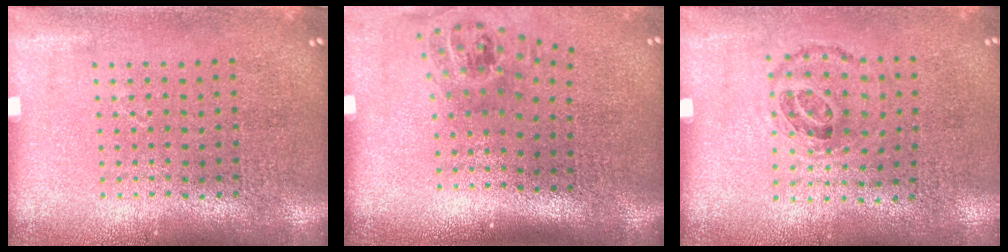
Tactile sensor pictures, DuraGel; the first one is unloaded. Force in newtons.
{"total": 1.5, "press": 1.1, "slide": 1.0}
{"total": 0.9, "press": 0.7, "slide": 0.6}